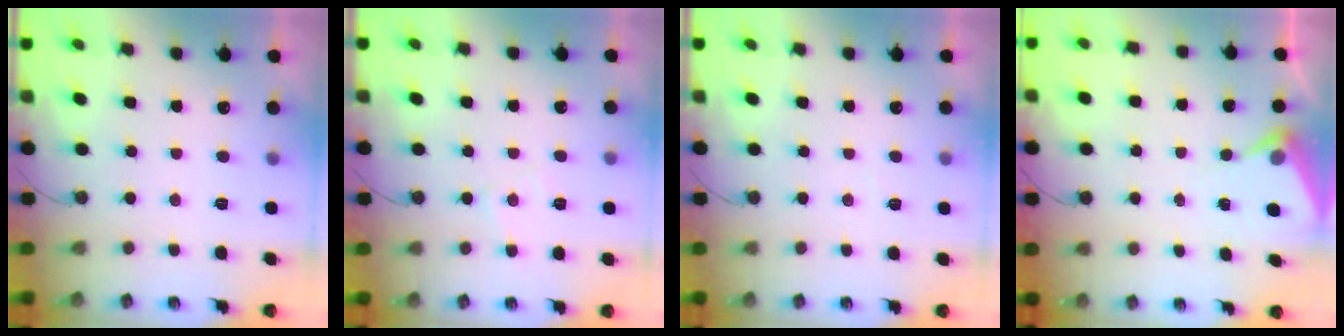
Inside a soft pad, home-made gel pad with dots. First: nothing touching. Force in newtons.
{"total": 5.1, "press": 5.0, "slide": 0.7}
{"total": 3.6, "press": 3.6, "slide": 0.6}
{"total": 5.8, "press": 5.8, "slide": 0.3}